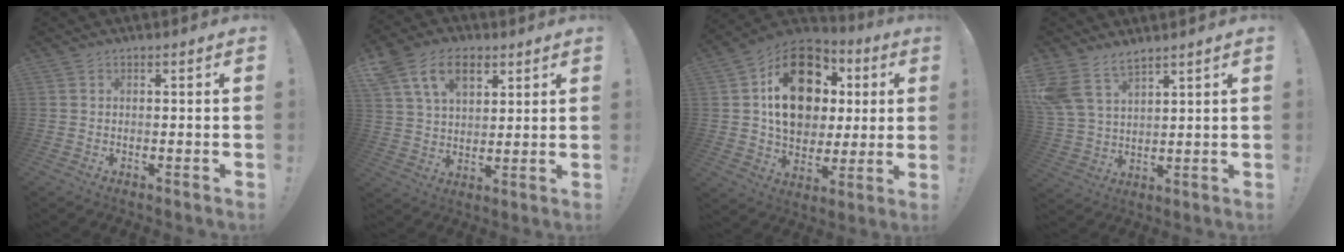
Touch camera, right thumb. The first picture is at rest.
{"total": 14.7, "force": [7.3, 9.7, 8.3], "torque": [-0.136, -0.014, 0.140]}
{"total": 20.7, "force": [5.7, 15.6, 12.5], "torque": [-0.181, -0.002, 0.116]}
{"total": 9.6, "force": [7.5, 4.6, 3.8], "torque": [-0.082, -0.034, 0.152]}